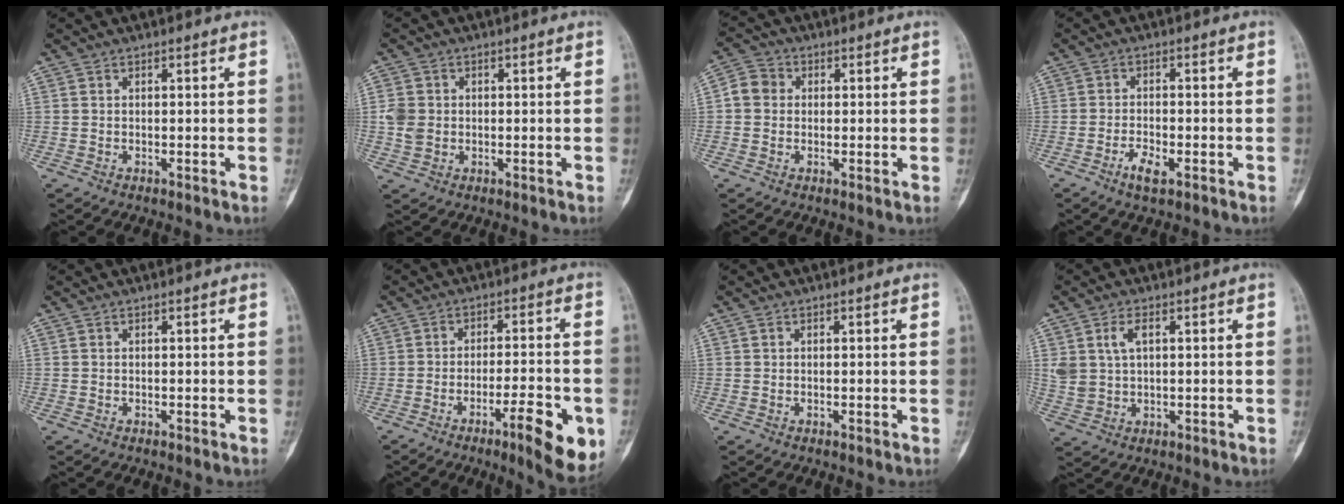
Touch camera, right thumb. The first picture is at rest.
{"total": 4.0, "force": [0.0, 3.4, 2.1], "torque": [-0.037, 0.005, 0.003]}
{"total": 4.4, "force": [0.2, 4.0, 1.8], "torque": [-0.022, 0.010, -0.006]}
{"total": 3.7, "force": [-2.0, 1.4, 2.8], "torque": [-0.055, 0.006, -0.037]}
{"total": 0.0}
{"total": 12.0, "force": [-4.9, 2.7, 10.6], "torque": [-0.144, 0.012, -0.067]}
{"total": 0.0}
{"total": 5.4, "force": [1.9, 3.2, 4.0], "torque": [-0.080, -0.004, 0.044]}